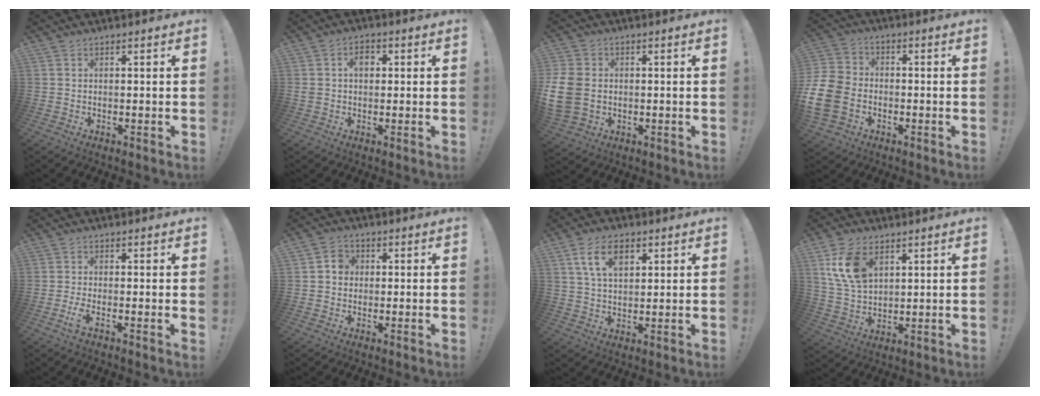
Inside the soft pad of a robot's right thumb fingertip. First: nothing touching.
{"total": 4.9, "force": [0.8, 3.7, 3.2], "torque": [-0.048, 0.007, 0.011]}
{"total": 10.2, "force": [-0.1, 8.0, 6.3], "torque": [-0.138, 0.001, 0.005]}
{"total": 12.5, "force": [-4.5, 9.6, 6.8], "torque": [-0.144, 0.032, -0.080]}
{"total": 3.3, "force": [-0.9, 0.4, 3.1], "torque": [-0.063, -0.011, -0.013]}
{"total": 4.4, "force": [0.2, 4.0, 1.8], "torque": [-0.027, 0.010, 0.005]}
{"total": 10.1, "force": [4.4, 5.7, 7.1], "torque": [-0.120, 0.005, 0.083]}
{"total": 12.3, "force": [5.5, 7.7, 7.9], "torque": [-0.147, -0.009, 0.104]}